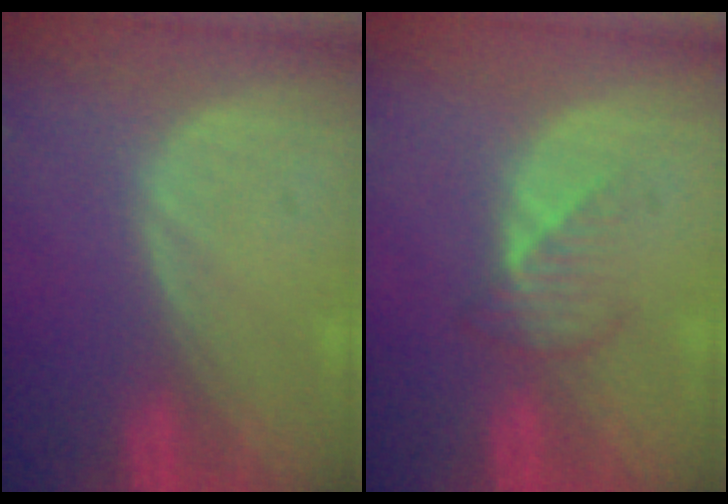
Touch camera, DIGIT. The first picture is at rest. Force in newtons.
{"total": 3.5, "press": 3.2, "slide": 1.4}